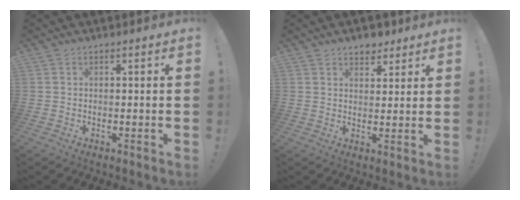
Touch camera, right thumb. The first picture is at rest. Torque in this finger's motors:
{"motor_torque": [0.22, 0.32, -0.13, 0.16, 0.00]}